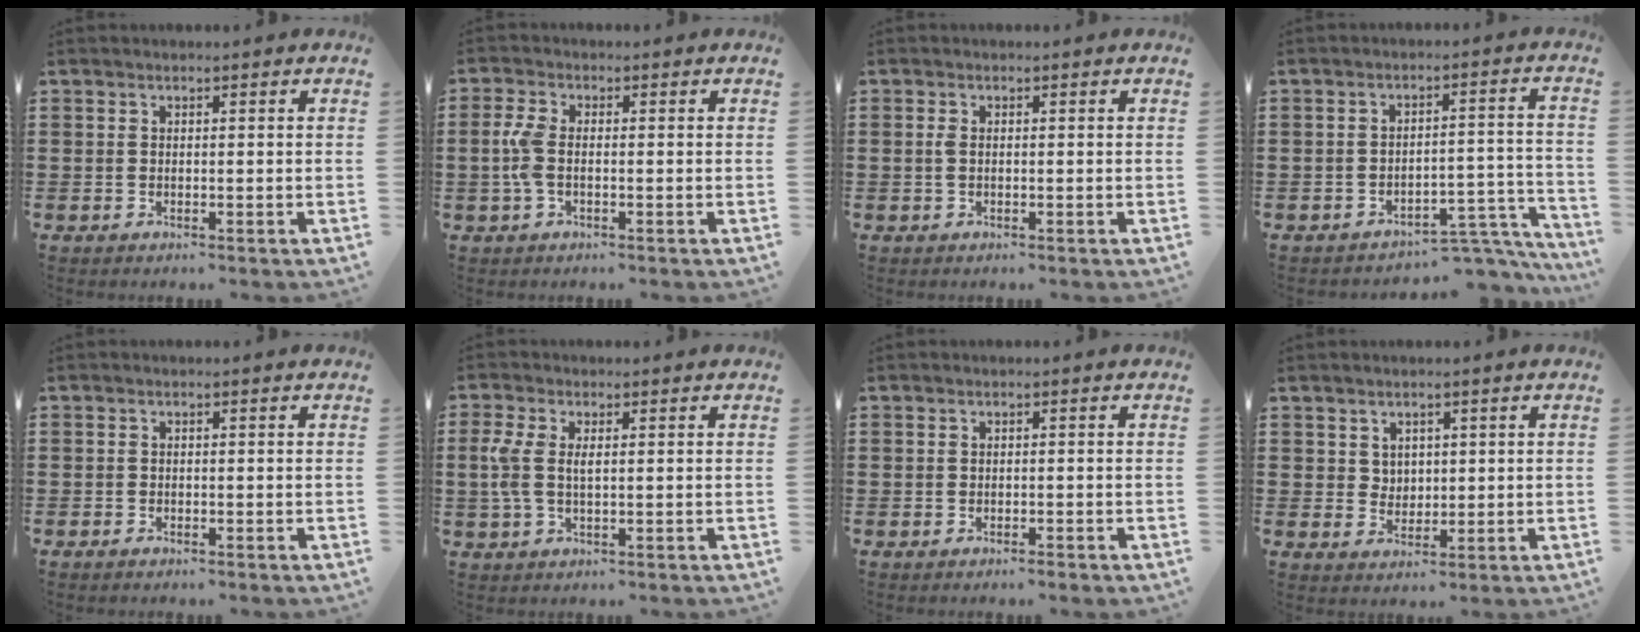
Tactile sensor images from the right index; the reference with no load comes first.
{"total": 4.2, "force": [-0.7, 1.9, 3.8], "torque": [-0.103, -0.008, -0.022]}
{"total": 1.3, "force": [-0.1, 0.5, 1.2], "torque": [-0.032, 0.000, -0.005]}
{"total": 4.4, "force": [-4.0, 0.8, 1.9], "torque": [-0.033, 0.003, -0.078]}
{"total": 0.6, "force": [-0.5, 0.2, 0.1], "torque": [-0.004, -0.002, -0.011]}
{"total": 3.6, "force": [0.4, 1.7, 3.1], "torque": [-0.078, 0.002, 0.001]}
{"total": 0.5, "force": [-0.5, 0.1, 0.2], "torque": [-0.006, -0.002, -0.010]}
{"total": 2.7, "force": [1.6, 2.1, 0.5], "torque": [-0.017, 0.010, 0.030]}